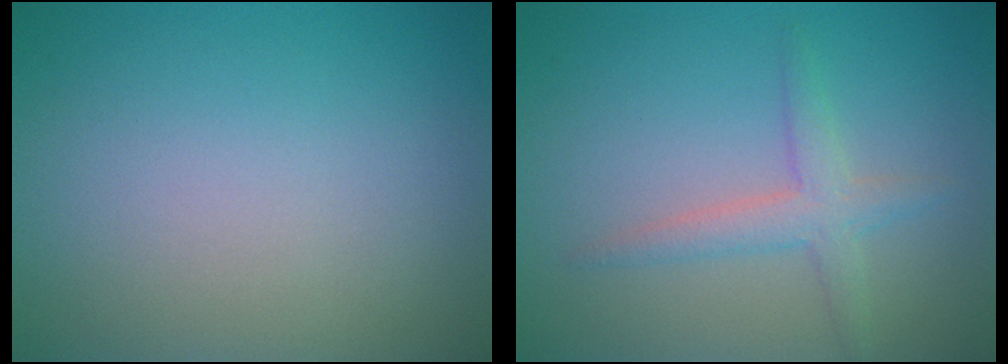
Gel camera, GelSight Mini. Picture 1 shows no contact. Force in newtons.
{"total": 2.4, "press": 2.4, "slide": 0.1}